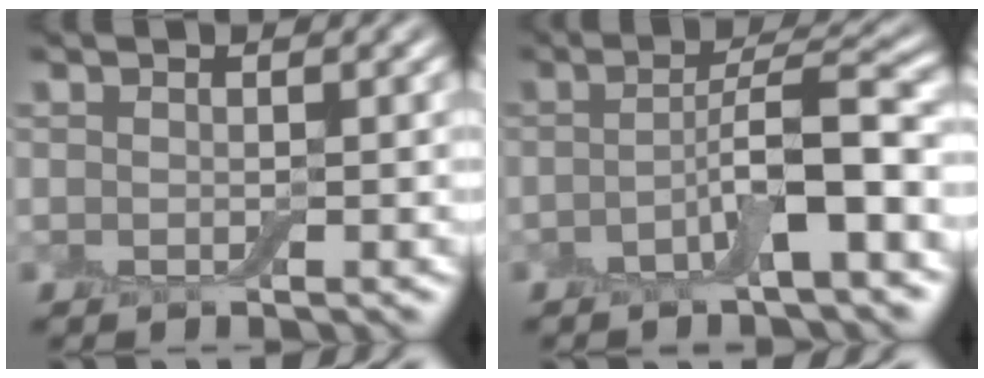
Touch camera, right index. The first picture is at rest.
{"total": 5.4, "force": [-1.8, 1.0, 5.0], "torque": [-0.084, 0.017, -0.040]}